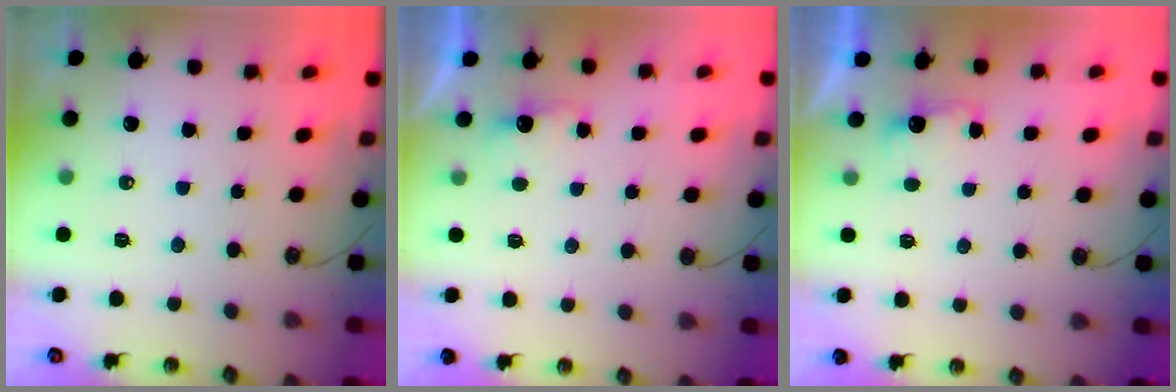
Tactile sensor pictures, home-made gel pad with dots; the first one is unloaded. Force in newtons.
{"total": 2.8, "press": 2.7, "slide": 0.9}
{"total": 2.4, "press": 2.3, "slide": 0.8}